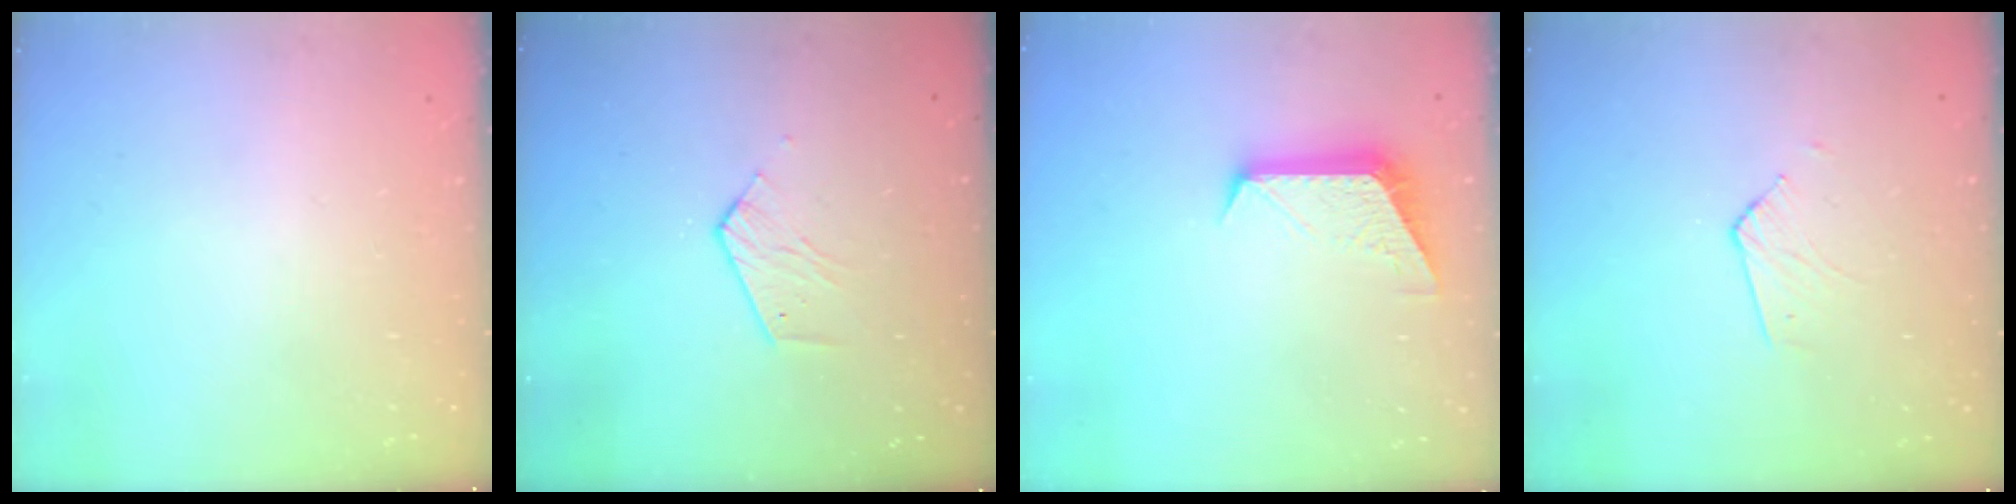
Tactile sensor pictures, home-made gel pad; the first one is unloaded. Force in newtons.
{"total": 3.9, "press": 3.9, "slide": 0.3}
{"total": 10.2, "press": 10.2, "slide": 0.7}
{"total": 2.7, "press": 2.7, "slide": 0.2}